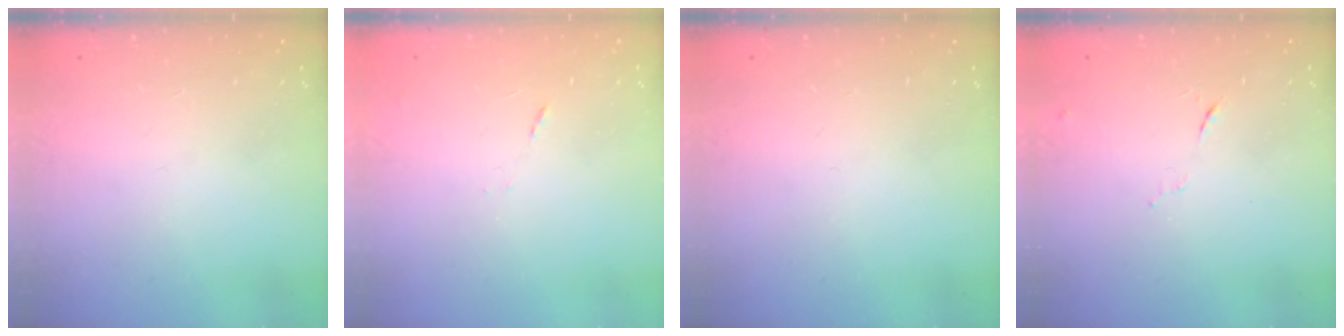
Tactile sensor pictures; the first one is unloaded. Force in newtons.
{"total": 5.3, "press": 5.3, "slide": 0.5}
{"total": 0.0}
{"total": 5.2, "press": 5.1, "slide": 0.8}